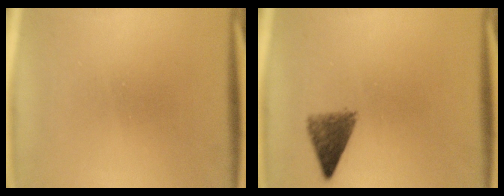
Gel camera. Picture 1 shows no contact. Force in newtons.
{"total": 4.2}